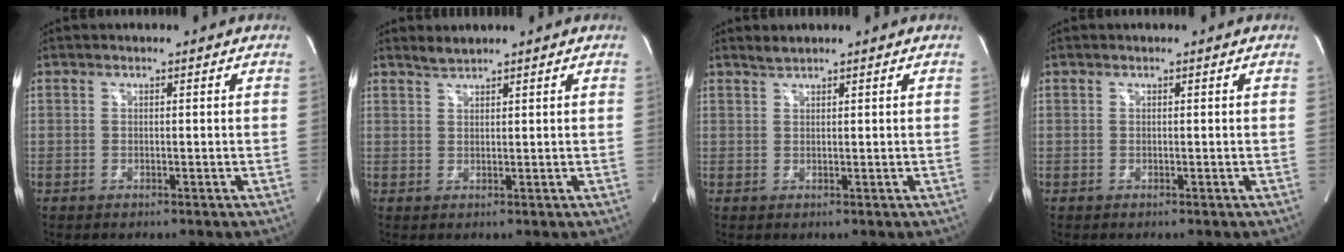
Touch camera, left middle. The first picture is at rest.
{"total": 1.5, "force": [1.5, -0.1, 0.2], "torque": [-0.006, 0.005, 0.033]}
{"total": 1.0, "force": [1.0, -0.1, 0.1], "torque": [-0.007, 0.005, 0.025]}
{"total": 0.0}